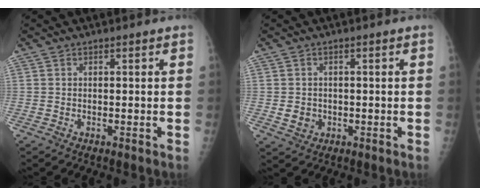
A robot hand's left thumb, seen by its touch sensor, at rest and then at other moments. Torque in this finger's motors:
{"motor_torque": [0.37, 0.60, 0.21, 0.00, 0.00]}